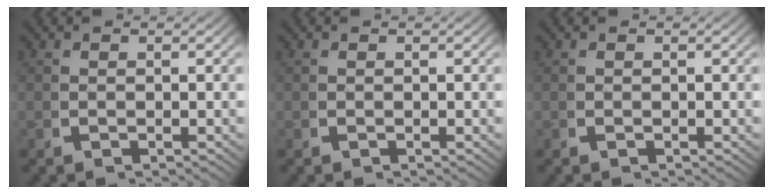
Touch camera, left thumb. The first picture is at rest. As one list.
[{"total": 0.0}, {"total": 0.0}]